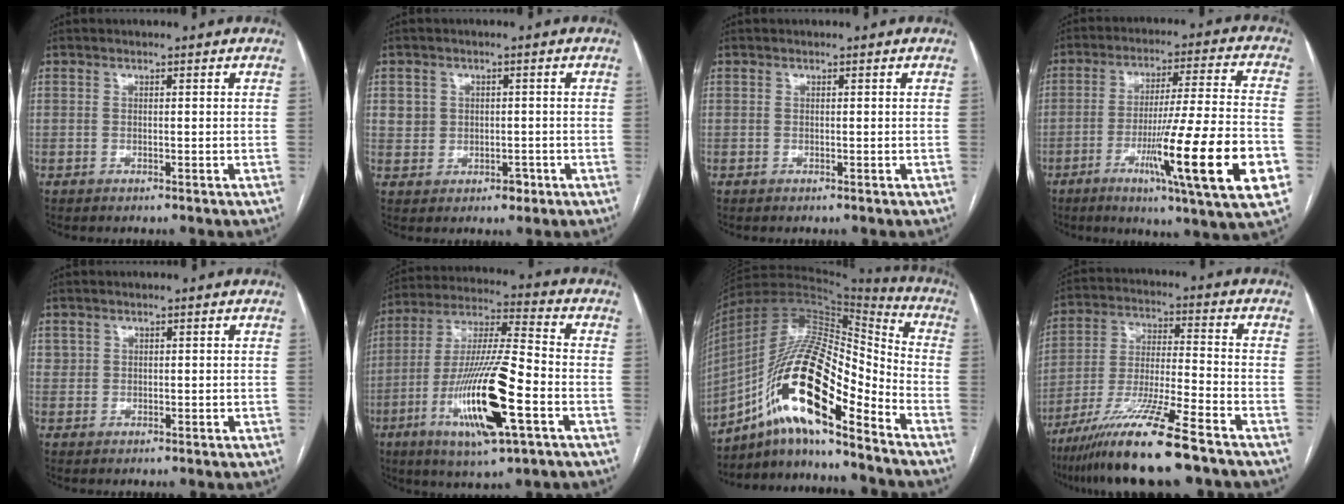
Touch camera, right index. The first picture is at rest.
{"total": 3.9, "force": [-0.2, 3.6, 1.4], "torque": [-0.015, 0.010, 0.009]}
{"total": 0.0}
{"total": 20.8, "force": [-7.1, -0.1, 19.6], "torque": [-0.278, -0.025, -0.109]}
{"total": 1.1, "force": [0.6, 0.9, 0.0], "torque": [0.008, 0.004, 0.009]}
{"total": 18.9, "force": [-6.7, 2.3, 17.6], "torque": [-0.353, -0.019, -0.117]}
{"total": 18.8, "force": [-10.0, 4.1, 15.4], "torque": [-0.294, 0.022, -0.174]}
{"total": 15.5, "force": [-11.1, 0.1, 10.8], "torque": [-0.218, -0.038, -0.202]}